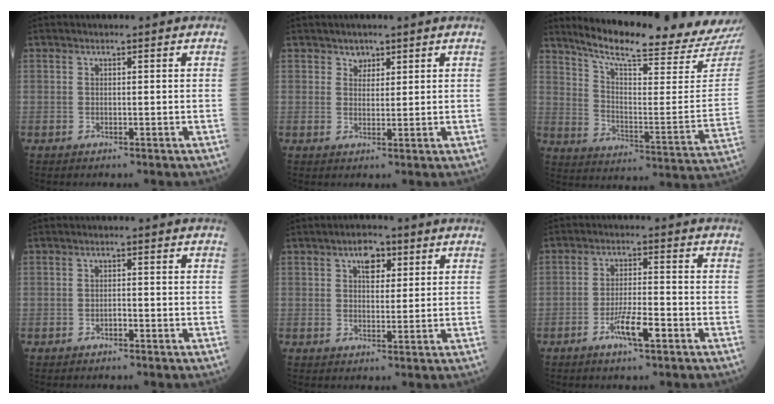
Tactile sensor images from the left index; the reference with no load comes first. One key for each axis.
{"total": 1.9, "fx": 1.3, "fy": 1.4, "fz": 0.3, "tx": -0.004, "ty": -0.001, "tz": 0.021}
{"total": 23.0, "fx": 21.3, "fy": -0.6, "fz": 8.6, "tx": -0.148, "ty": -0.099, "tz": 0.290}
{"total": 0.9, "fx": -0.7, "fy": 0.4, "fz": 0.5, "tx": -0.009, "ty": -0.001, "tz": -0.013}
{"total": 4.1, "fx": 2.0, "fy": 2.3, "fz": 2.8, "tx": -0.047, "ty": 0.007, "tz": 0.032}
{"total": 5.3, "fx": -2.9, "fy": 0.9, "fz": 4.3, "tx": -0.087, "ty": -0.005, "tz": -0.052}